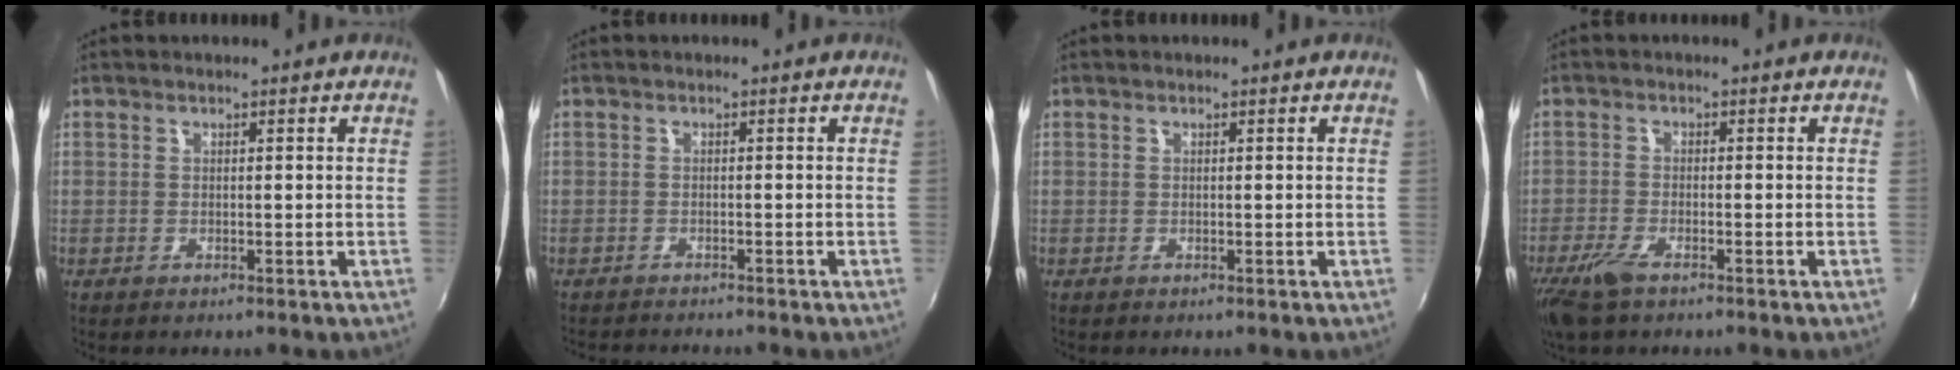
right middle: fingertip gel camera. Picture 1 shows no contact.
{"total": 3.0, "force": [-2.9, 0.2, 0.7], "torque": [-0.025, -0.015, -0.051]}
{"total": 0.0}
{"total": 5.0, "force": [-3.5, 1.5, 3.3], "torque": [-0.086, -0.012, -0.069]}